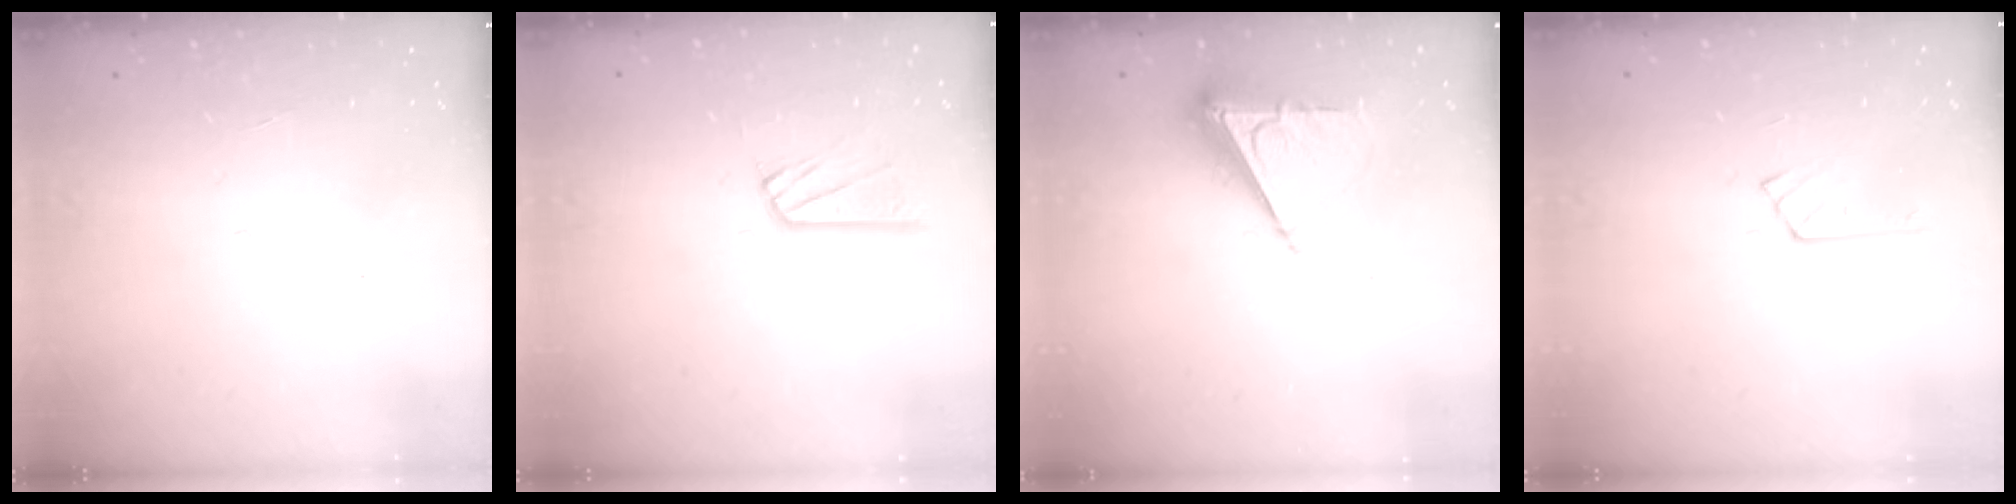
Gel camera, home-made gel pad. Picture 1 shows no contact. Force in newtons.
{"total": 8.5, "press": 8.4, "slide": 0.7}
{"total": 7.5, "press": 7.5, "slide": 0.5}
{"total": 5.7, "press": 5.7, "slide": 0.6}